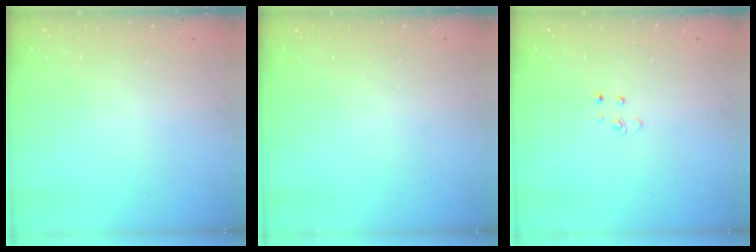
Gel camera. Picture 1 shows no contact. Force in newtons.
{"total": 0.0}
{"total": 2.8, "press": 2.8, "slide": 0.3}